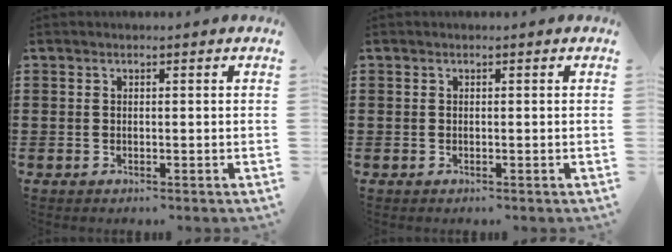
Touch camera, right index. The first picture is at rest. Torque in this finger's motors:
{"motor_torque": [0.08, 0.07, 0.00, 0.00]}